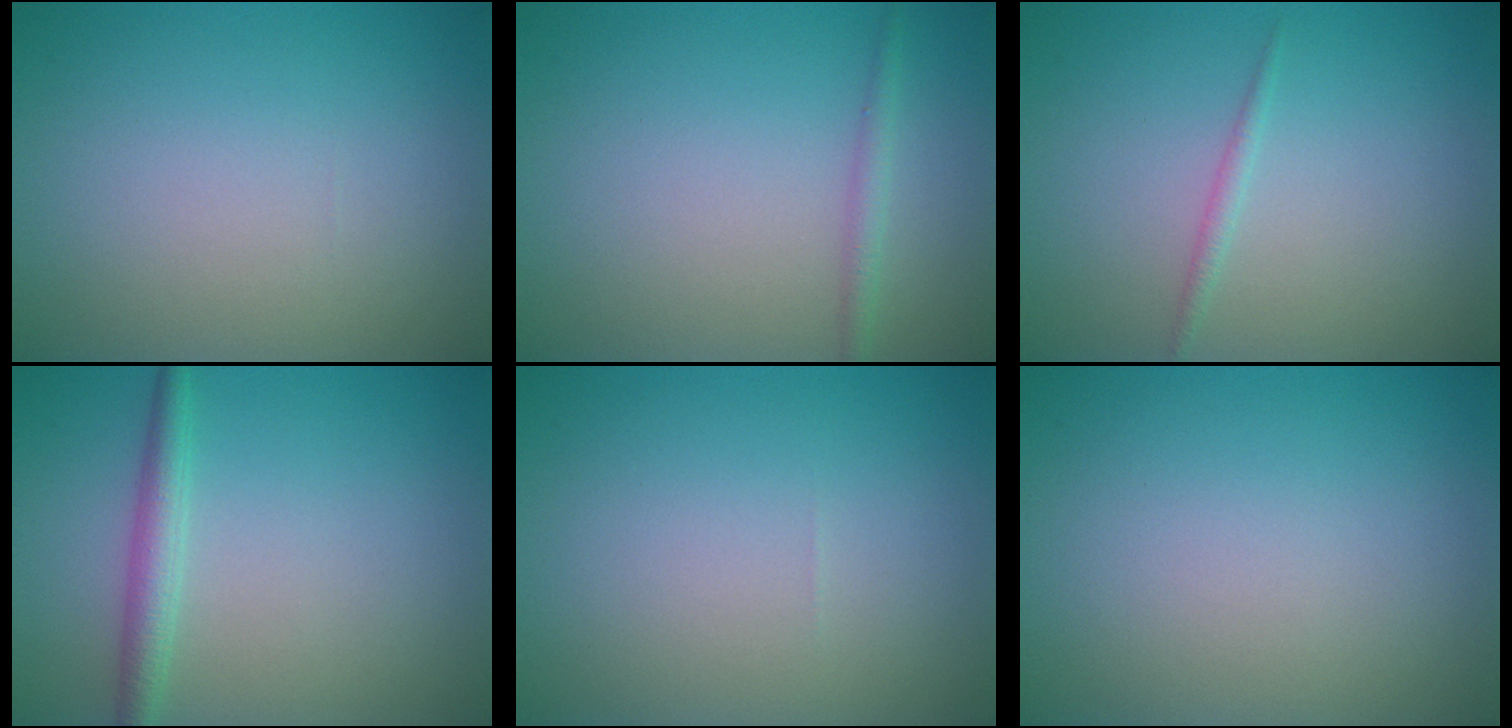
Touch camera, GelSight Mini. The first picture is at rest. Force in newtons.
{"total": 1.3, "press": 1.3, "slide": 0.0}
{"total": 0.8, "press": 0.8, "slide": 0.0}
{"total": 2.3, "press": 2.3, "slide": 0.1}
{"total": 0.0}
{"total": 0.0}